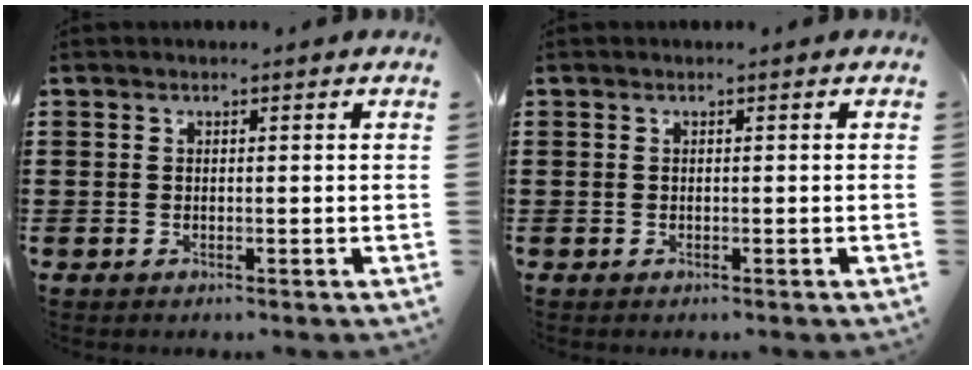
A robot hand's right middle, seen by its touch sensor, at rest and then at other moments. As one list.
[{"total": 0.0}]